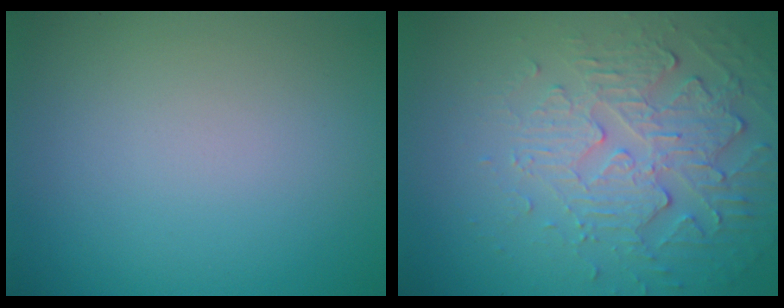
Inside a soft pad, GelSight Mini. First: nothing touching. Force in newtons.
{"total": 5.7, "press": 3.7, "slide": 4.3}